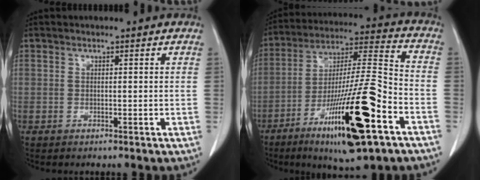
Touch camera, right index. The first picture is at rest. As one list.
[{"total": 21.8, "force": [-10.5, 2.2, 19.0], "torque": [-0.319, -0.028, -0.174]}]